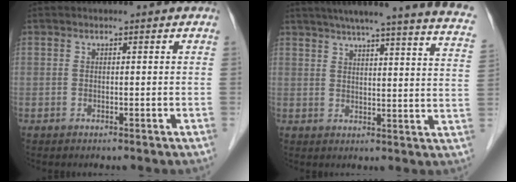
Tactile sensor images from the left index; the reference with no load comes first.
{"total": 23.5, "force": [19.8, 0.1, 12.7], "torque": [-0.183, -0.028, 0.235]}